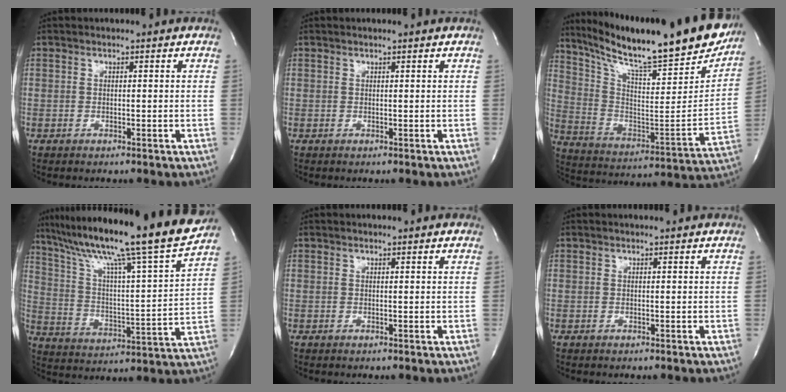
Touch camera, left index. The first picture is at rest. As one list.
[{"total": 0.6, "force": [0.5, -0.2, 0.3], "torque": [-0.012, -0.002, 0.012]}, {"total": 29.1, "force": [24.0, 4.1, 15.9], "torque": [-0.272, -0.058, 0.347]}, {"total": 24.7, "force": [20.4, -1.1, 13.8], "torque": [-0.235, -0.037, 0.306]}, {"total": 1.6, "force": [1.5, 0.1, 0.5], "torque": [-0.015, 0.006, 0.015]}, {"total": 1.2, "force": [1.2, -0.1, 0.2], "torque": [-0.010, 0.002, 0.014]}]